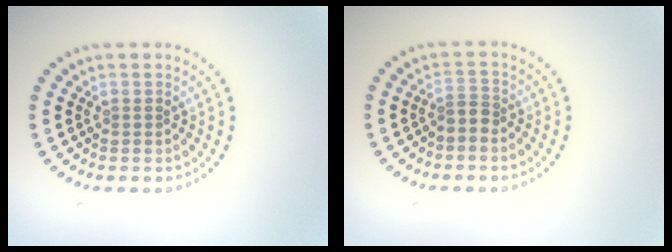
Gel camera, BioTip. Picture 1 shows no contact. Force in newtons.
{"total": 1.4, "press": 0.9, "slide": 1.1}